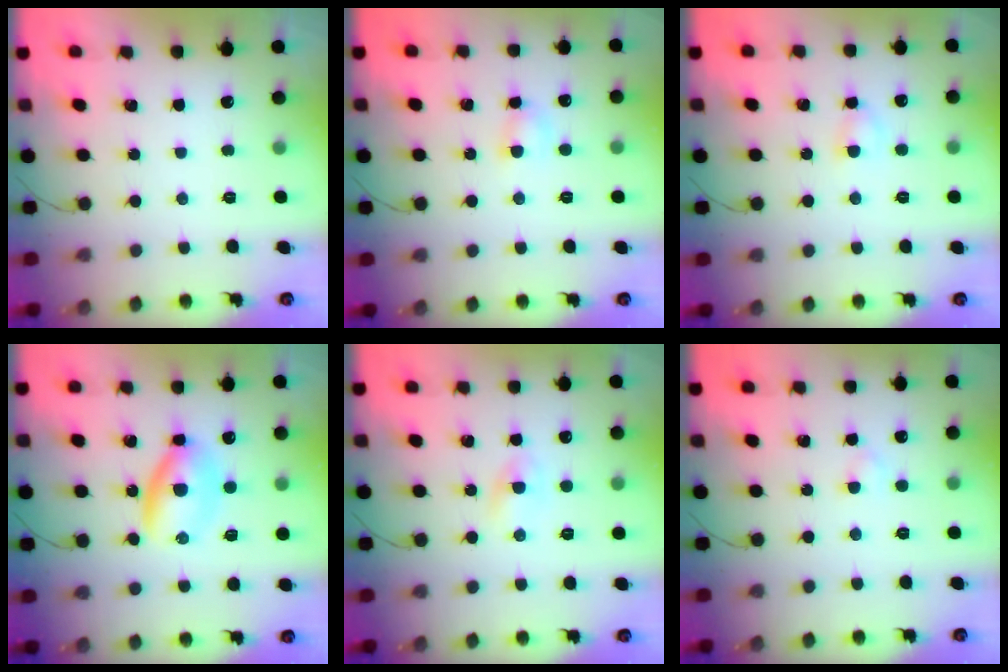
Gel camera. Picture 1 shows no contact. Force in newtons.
{"total": 3.6, "press": 3.3, "slide": 1.5}
{"total": 3.8, "press": 3.5, "slide": 1.4}
{"total": 5.7, "press": 5.6, "slide": 1.1}
{"total": 1.3, "press": 1.2, "slide": 0.5}
{"total": 2.3, "press": 2.1, "slide": 1.0}